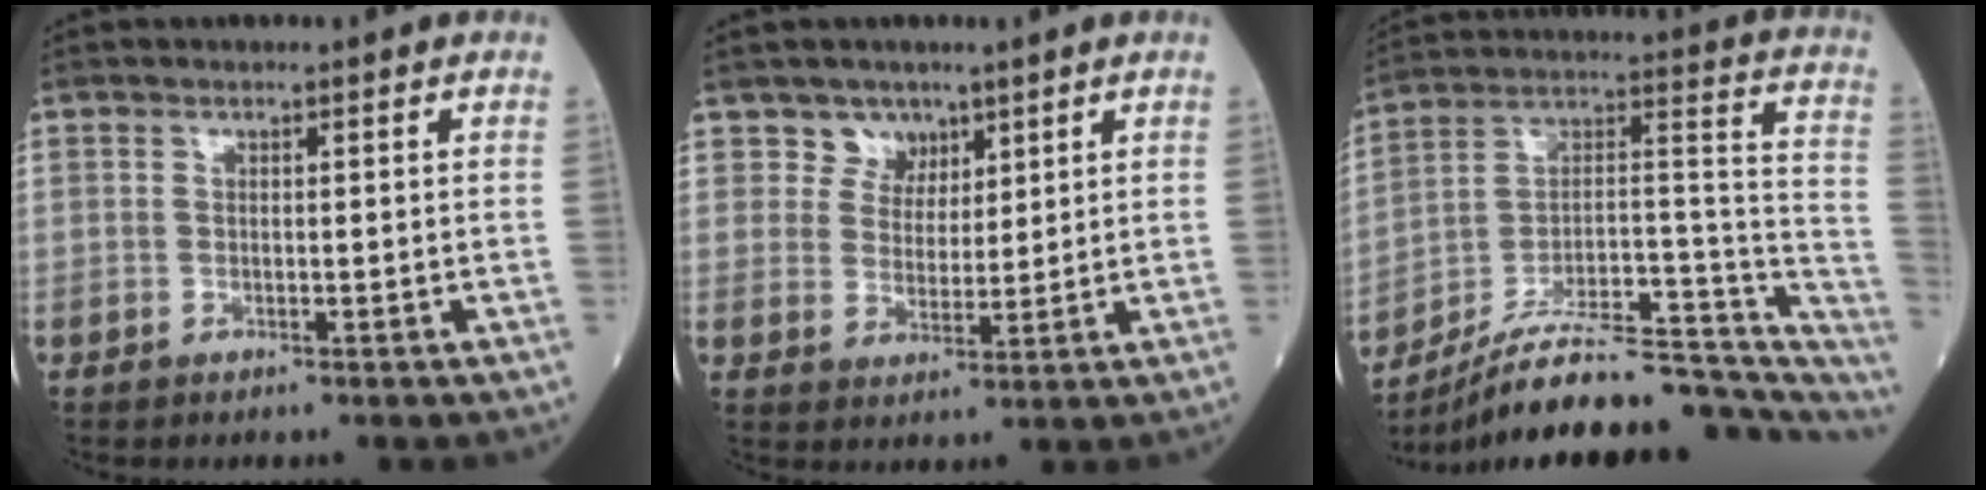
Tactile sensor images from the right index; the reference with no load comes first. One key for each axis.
{"total": 4.0, "fx": 2.8, "fy": 2.9, "fz": -0.2, "tx": 0.008, "ty": 0.002, "tz": 0.045}
{"total": 25.5, "fx": -21.3, "fy": 6.1, "fz": 12.6, "tx": -0.142, "ty": 0.045, "tz": -0.316}